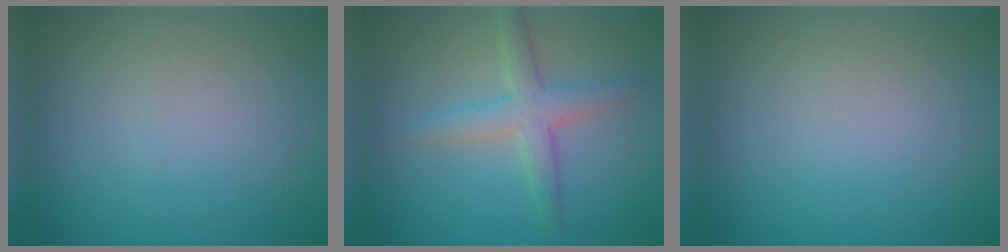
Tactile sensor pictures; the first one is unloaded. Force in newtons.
{"total": 3.3, "press": 3.3, "slide": 0.0}
{"total": 0.0}